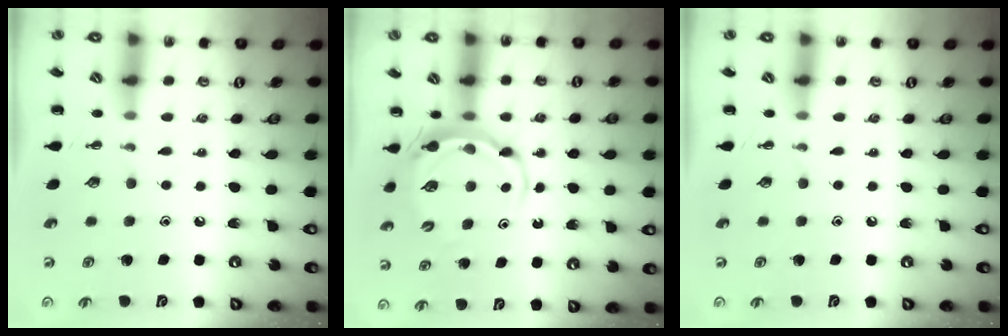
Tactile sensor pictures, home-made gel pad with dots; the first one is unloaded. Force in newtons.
{"total": 5.6, "press": 5.5, "slide": 0.6}
{"total": 0.0}